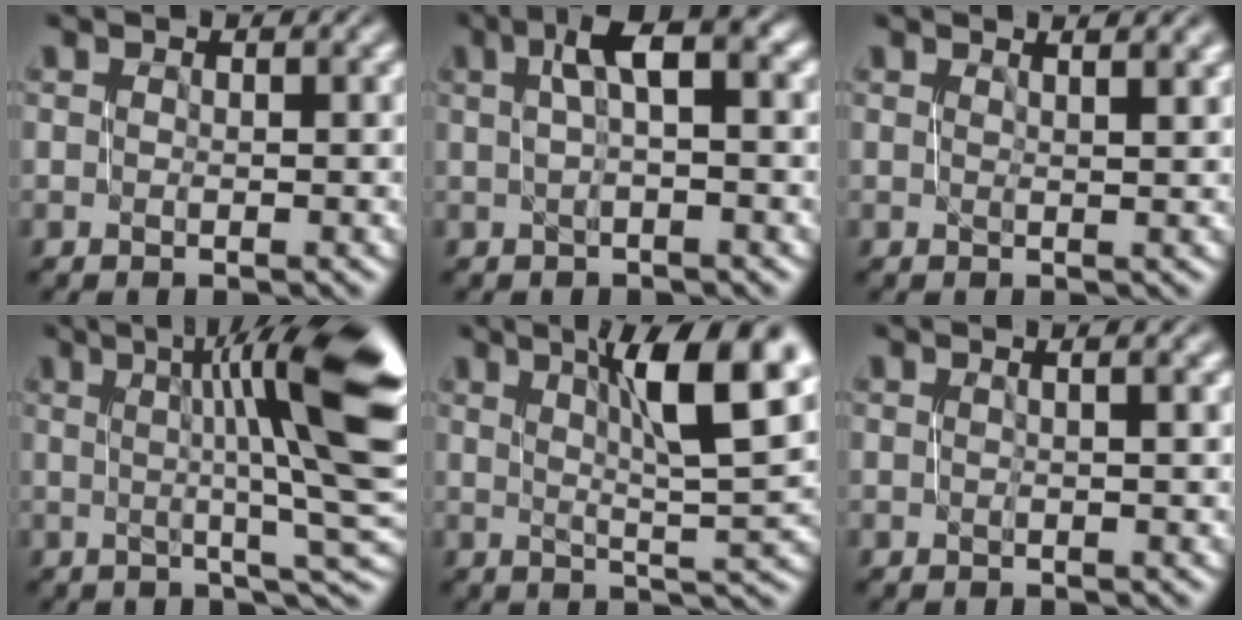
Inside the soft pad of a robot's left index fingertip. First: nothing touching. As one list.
[{"total": 4.2, "force": [1.1, 1.1, 3.9], "torque": [-0.066, 0.017, 0.016]}, {"total": 2.4, "force": [1.3, 0.8, 1.8], "torque": [-0.011, 0.005, 0.010]}, {"total": 13.2, "force": [2.7, 2.7, 12.7], "torque": [-0.157, 0.002, 0.050]}, {"total": 9.6, "force": [3.6, 2.1, 8.6], "torque": [-0.123, 0.009, 0.059]}, {"total": 1.5, "force": [0.2, 0.5, 1.4], "torque": [-0.014, 0.006, -0.003]}]